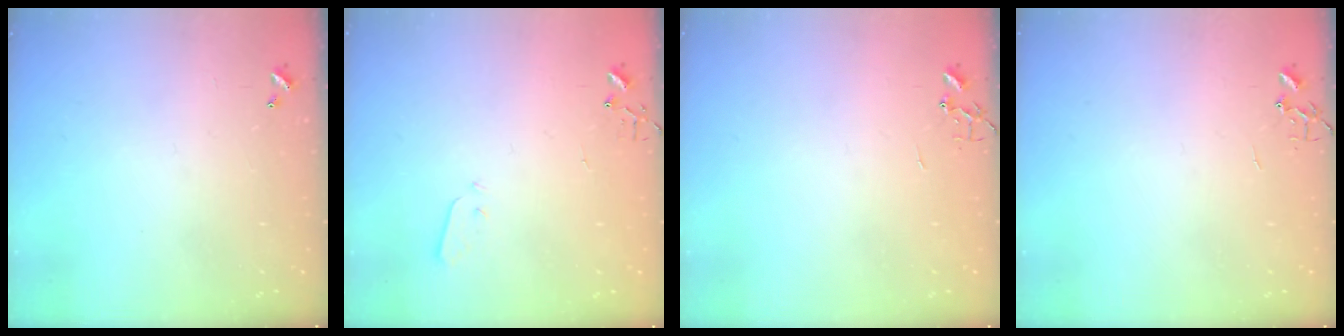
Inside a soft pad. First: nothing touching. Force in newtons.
{"total": 3.2, "press": 3.1, "slide": 0.7}
{"total": 0.0}
{"total": 0.0}